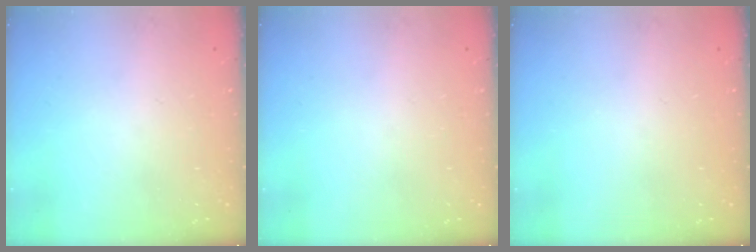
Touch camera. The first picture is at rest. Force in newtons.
{"total": 0.0}
{"total": 0.0}